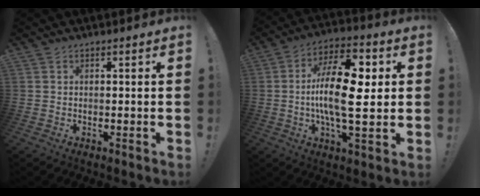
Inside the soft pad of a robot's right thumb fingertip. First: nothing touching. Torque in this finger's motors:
{"motor_torque": [2.16, 2.80, 0.94, -0.52, 0.43]}